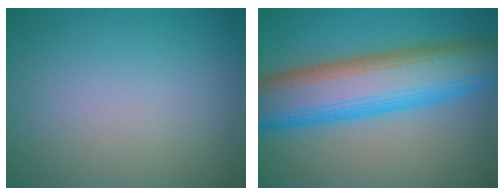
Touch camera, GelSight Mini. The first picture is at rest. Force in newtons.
{"total": 11.4, "press": 11.4, "slide": 0.3}